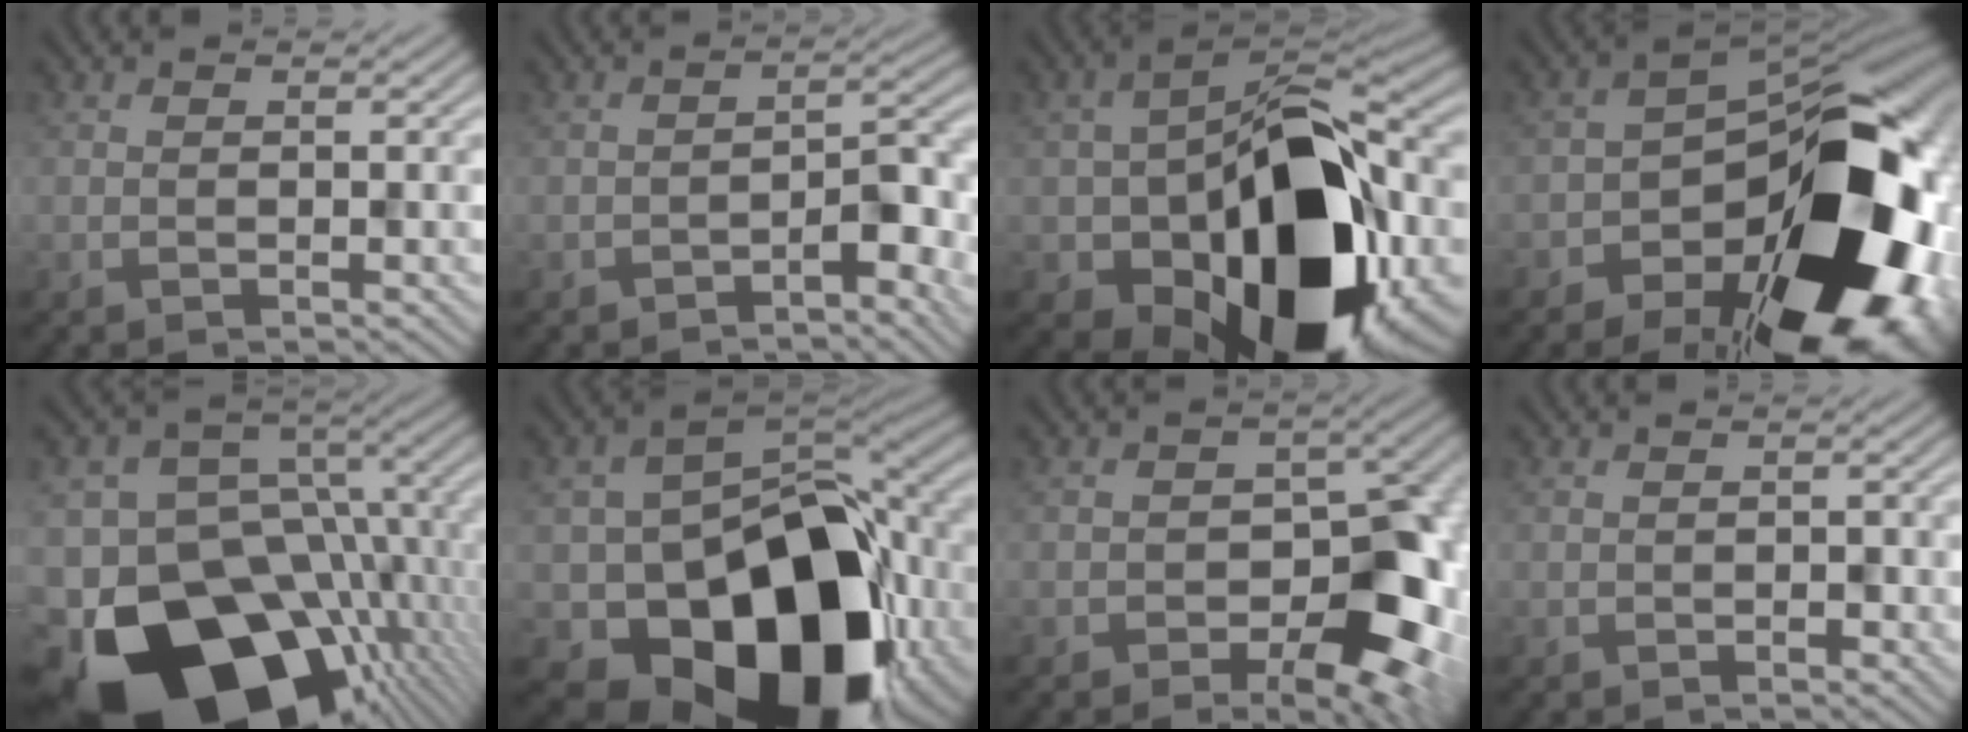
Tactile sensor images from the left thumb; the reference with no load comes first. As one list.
[{"total": 3.9, "force": [-2.2, 1.6, 2.7], "torque": [-0.035, 0.013, -0.037]}, {"total": 19.6, "force": [-5.8, 11.9, 14.5], "torque": [-0.231, -0.039, -0.087]}, {"total": 21.0, "force": [-8.0, 12.2, 15.1], "torque": [-0.197, -0.024, -0.113]}, {"total": 21.3, "force": [-10.5, 13.6, 12.6], "torque": [-0.231, -0.026, -0.149]}, {"total": 19.6, "force": [-7.4, 13.2, 12.5], "torque": [-0.172, -0.041, -0.110]}, {"total": 11.1, "force": [-3.6, 7.1, 7.8], "torque": [-0.078, -0.019, -0.052]}, {"total": 1.1, "force": [-0.2, 0.8, 0.6], "torque": [-0.008, -0.007, -0.001]}]